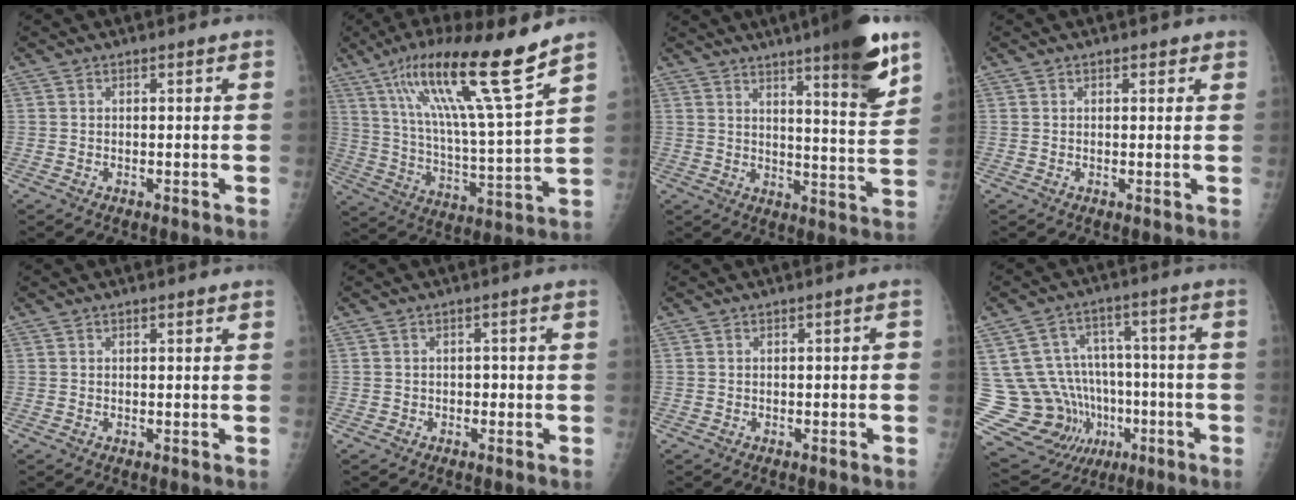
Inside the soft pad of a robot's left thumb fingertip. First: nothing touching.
{"total": 20.6, "force": [13.2, 1.1, 15.7], "torque": [-0.256, -0.056, 0.228]}
{"total": 14.5, "force": [9.0, 2.0, 11.2], "torque": [-0.140, -0.054, 0.130]}
{"total": 1.3, "force": [1.0, 0.8, 0.5], "torque": [0.004, -0.004, 0.008]}
{"total": 0.7, "force": [0.5, 0.3, 0.4], "torque": [-0.006, -0.003, 0.006]}
{"total": 1.2, "force": [-0.4, 1.1, 0.4], "torque": [0.003, 0.006, -0.007]}
{"total": 1.0, "force": [-0.3, 0.6, 0.7], "torque": [-0.006, 0.010, -0.007]}
{"total": 21.8, "force": [-3.3, 19.0, 10.1], "torque": [-0.182, 0.066, -0.022]}